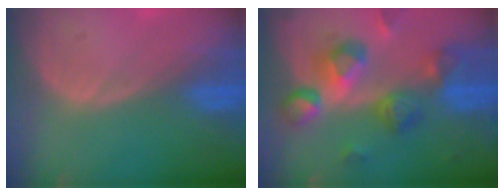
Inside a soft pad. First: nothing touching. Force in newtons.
{"total": 10.5, "press": 9.4, "slide": 4.7}